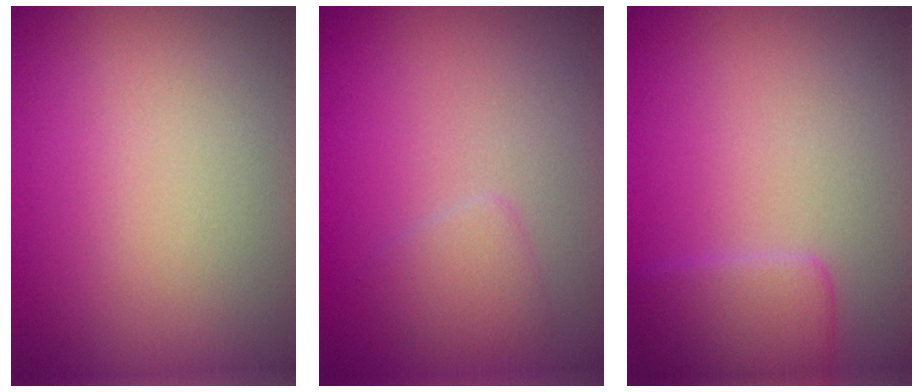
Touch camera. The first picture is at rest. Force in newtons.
{"total": 1.6, "press": 1.6, "slide": 0.1}
{"total": 2.9, "press": 2.9, "slide": 0.1}